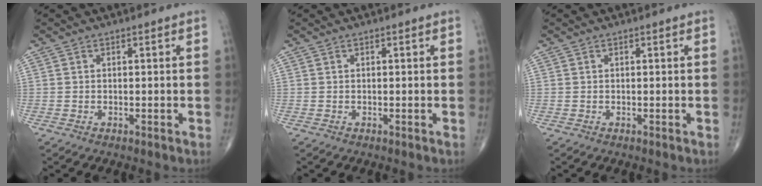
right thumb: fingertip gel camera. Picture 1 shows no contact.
{"total": 0.0}
{"total": 0.0}